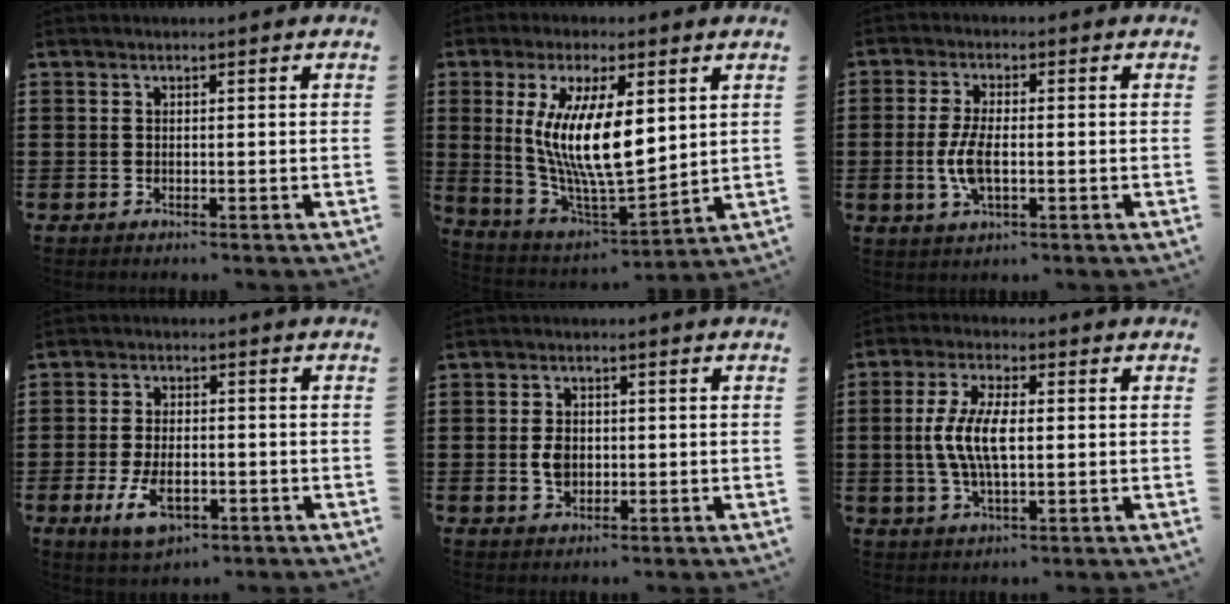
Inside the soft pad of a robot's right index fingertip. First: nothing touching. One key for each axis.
{"total": 13.0, "fx": 2.7, "fy": 4.3, "fz": 12.0, "tx": -0.253, "ty": -0.014, "tz": 0.048}
{"total": 5.7, "fx": -0.9, "fy": 2.1, "fz": 5.2, "tx": -0.118, "ty": -0.007, "tz": -0.024}
{"total": 6.0, "fx": -2.2, "fy": 3.3, "fz": 4.5, "tx": -0.104, "ty": -0.001, "tz": -0.045}
{"total": 2.2, "fx": 0.1, "fy": 1.3, "fz": 1.8, "tx": -0.038, "ty": 0.004, "tz": 0.001}
{"total": 7.7, "fx": -0.1, "fy": 3.0, "fz": 7.1, "tx": -0.165, "ty": -0.004, "tz": -0.013}